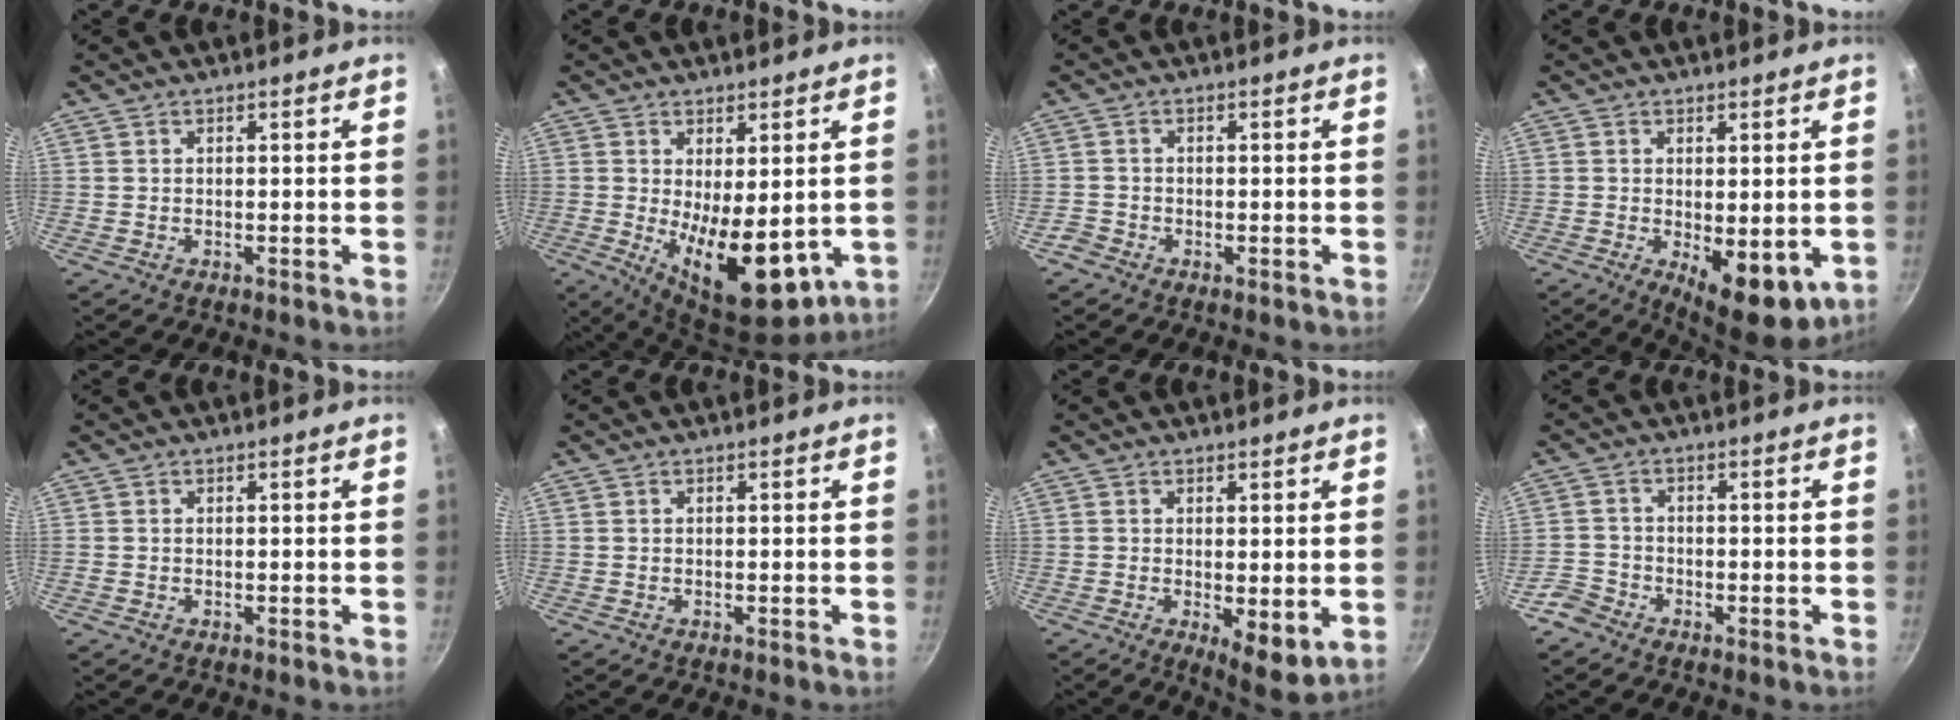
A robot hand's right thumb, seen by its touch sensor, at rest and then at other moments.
{"total": 13.9, "force": [-1.3, 6.4, 12.3], "torque": [-0.165, -0.025, -0.001]}
{"total": 1.7, "force": [-1.4, 1.1, 0.3], "torque": [-0.007, 0.006, -0.028]}
{"total": 9.6, "force": [-1.7, 4.1, 8.6], "torque": [-0.099, -0.012, -0.008]}
{"total": 0.0}
{"total": 0.0}
{"total": 6.5, "force": [-0.7, 2.4, 6.0], "torque": [-0.076, -0.021, -0.002]}
{"total": 3.5, "force": [-2.7, 2.2, 0.7], "torque": [-0.008, 0.029, -0.055]}